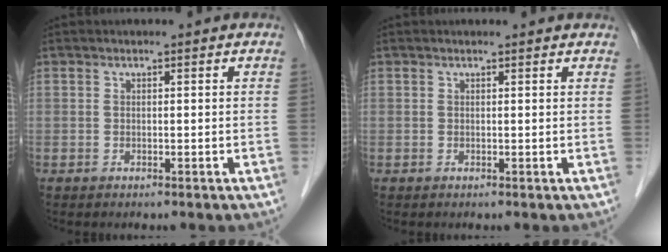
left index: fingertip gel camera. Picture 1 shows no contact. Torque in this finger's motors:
{"motor_torque": [0.02, -0.10, -0.27, -0.02]}